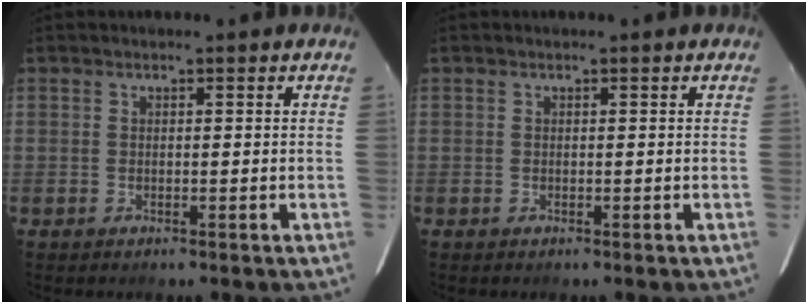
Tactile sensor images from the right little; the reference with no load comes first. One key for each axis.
{"total": 0.0}